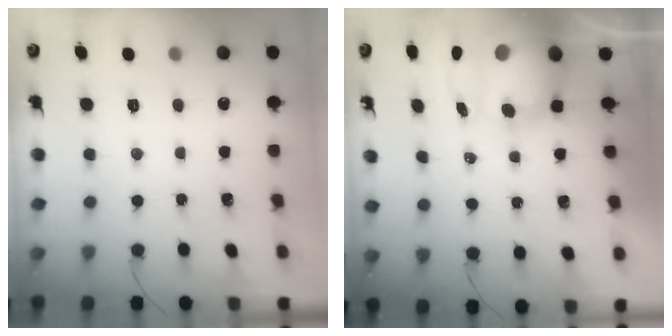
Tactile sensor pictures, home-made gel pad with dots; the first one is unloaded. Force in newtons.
{"total": 12.3, "press": 11.9, "slide": 3.2}